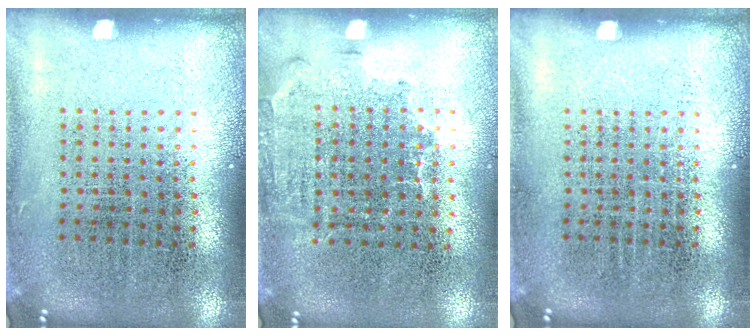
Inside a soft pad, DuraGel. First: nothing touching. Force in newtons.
{"total": 1.5, "press": 1.1, "slide": 0.9}
{"total": 0.0}